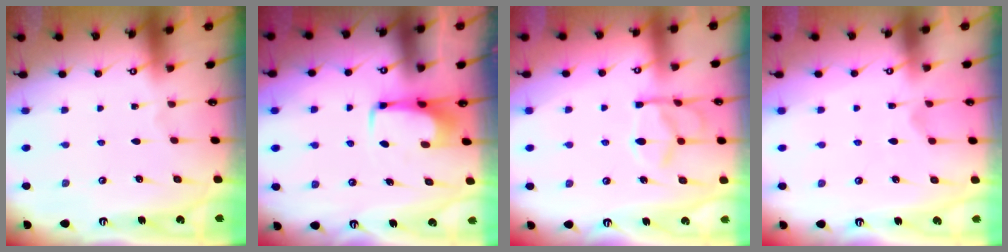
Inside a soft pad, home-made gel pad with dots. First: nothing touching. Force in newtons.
{"total": 4.7, "press": 4.7, "slide": 0.5}
{"total": 13.0, "press": 12.9, "slide": 1.4}
{"total": 2.9, "press": 2.6, "slide": 1.3}